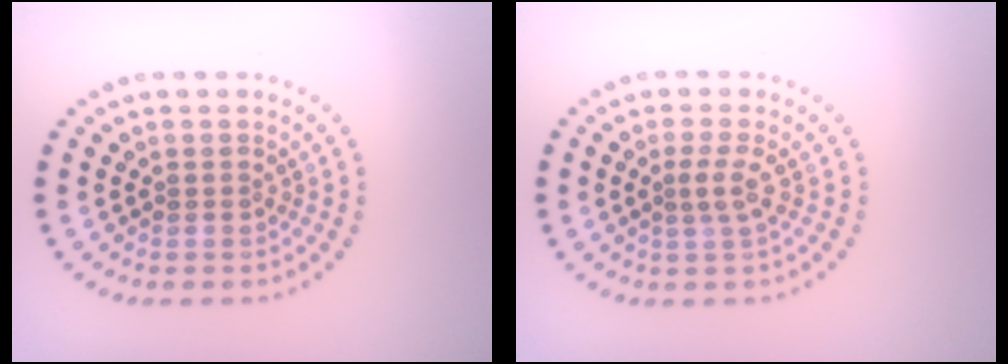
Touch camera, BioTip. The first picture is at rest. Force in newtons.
{"total": 1.7, "press": 1.4, "slide": 1.1}